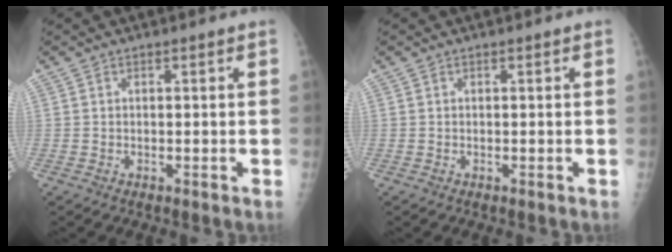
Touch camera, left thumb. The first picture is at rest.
{"total": 0.0}